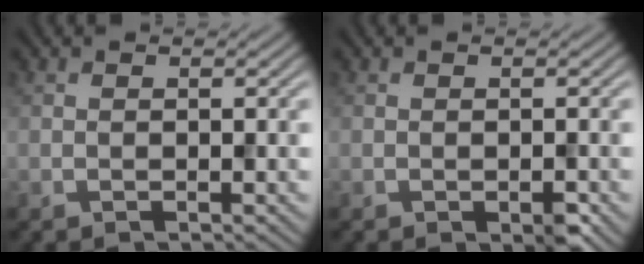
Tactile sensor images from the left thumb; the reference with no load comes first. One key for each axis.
{"total": 1.7, "fx": -0.9, "fy": 0.6, "fz": 1.3, "tx": -0.020, "ty": -0.004, "tz": -0.012}